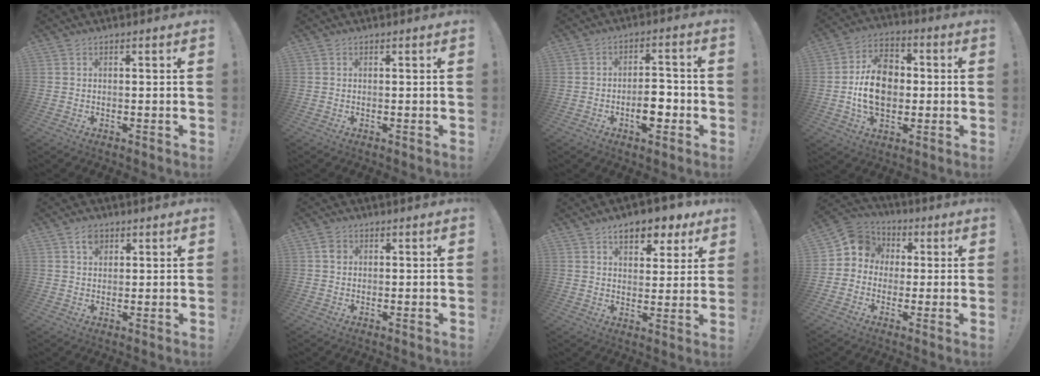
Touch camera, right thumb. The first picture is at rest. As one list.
[{"total": 0.0}, {"total": 7.8, "force": [-2.8, 4.4, 5.9], "torque": [-0.081, 0.016, -0.046]}, {"total": 15.5, "force": [-0.4, 11.6, 10.2], "torque": [-0.177, 0.015, -0.007]}, {"total": 4.0, "force": [2.4, 2.7, 1.8], "torque": [-0.023, -0.008, 0.041]}, {"total": 2.4, "force": [0.6, 2.1, 1.0], "torque": [-0.008, 0.001, 0.009]}, {"total": 9.6, "force": [5.9, 4.8, 5.8], "torque": [-0.082, -0.034, 0.102]}, {"total": 8.3, "force": [0.4, 7.9, 2.5], "torque": [-0.034, 0.011, 0.015]}]